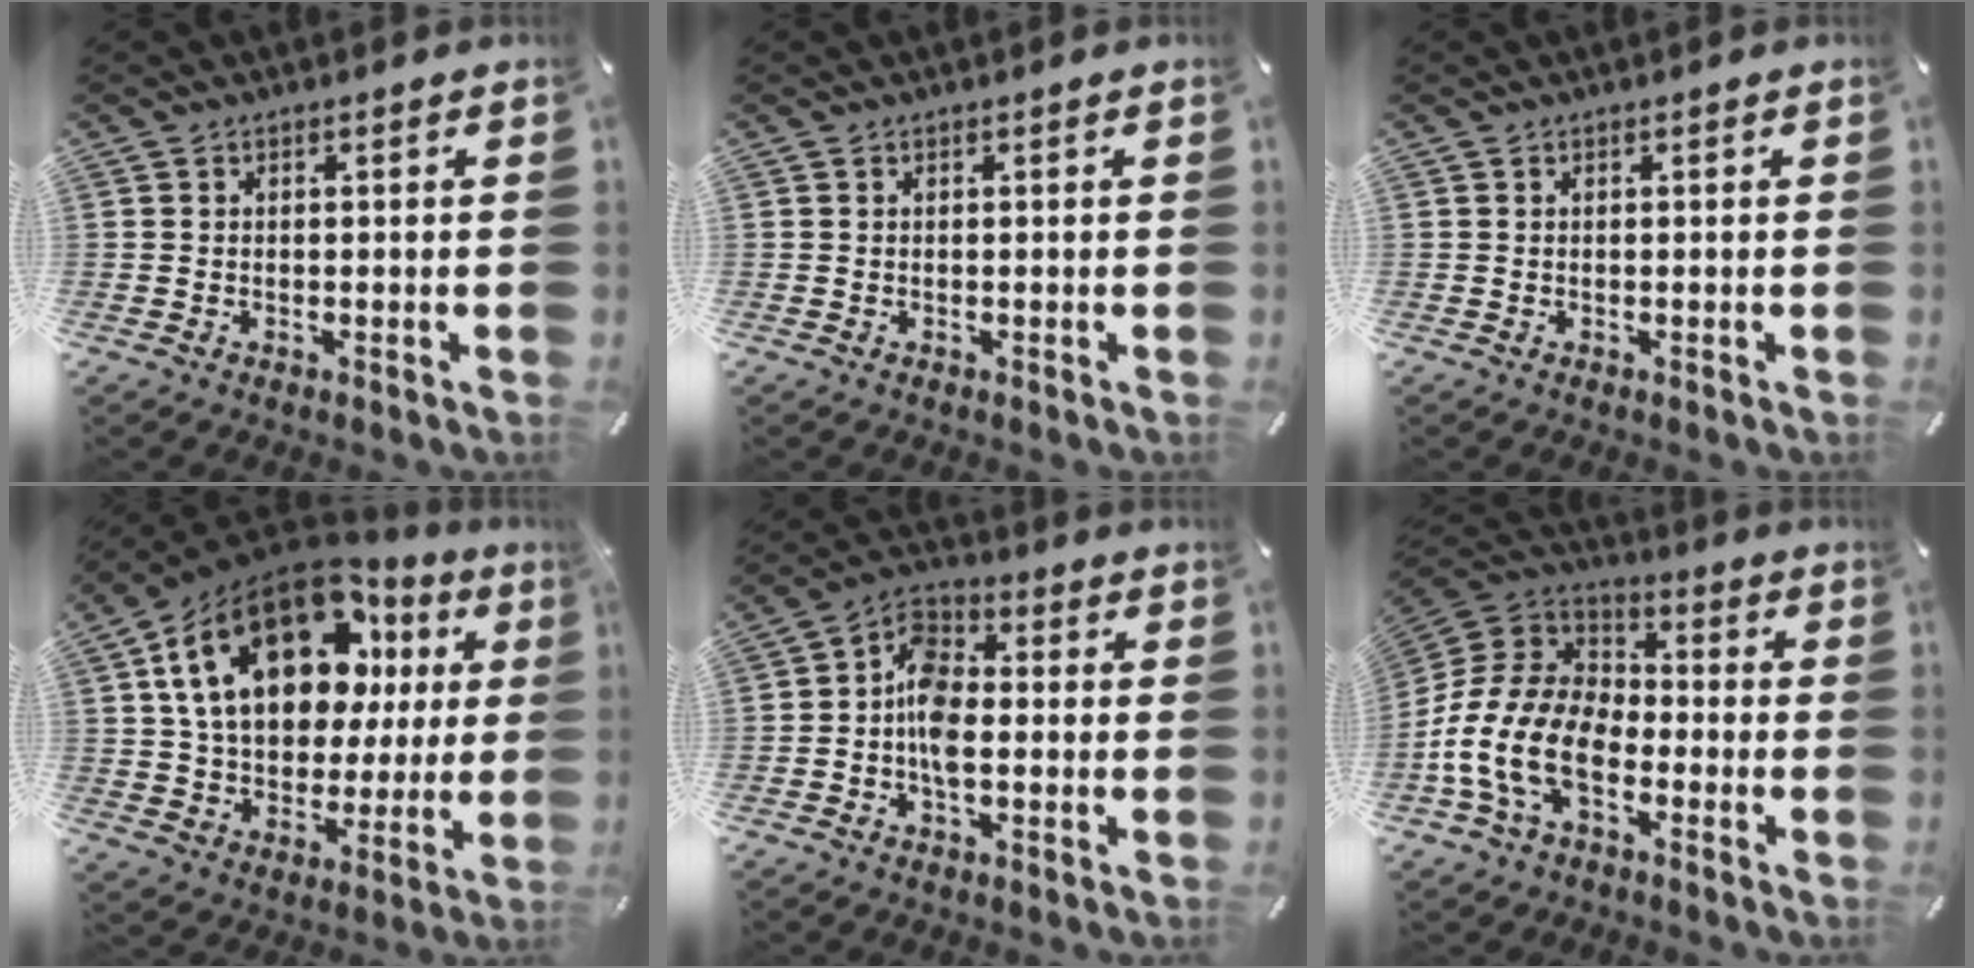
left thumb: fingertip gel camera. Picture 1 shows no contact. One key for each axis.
{"total": 0.0}
{"total": 0.0}
{"total": 22.9, "fx": 9.2, "fy": 14.5, "fz": 15.2, "tx": -0.273, "ty": -0.037, "tz": 0.159}
{"total": 8.3, "fx": -2.2, "fy": 4.9, "fz": 6.3, "tx": -0.123, "ty": 0.020, "tz": -0.038}
{"total": 16.0, "fx": -8.0, "fy": 9.5, "fz": 10.1, "tx": -0.225, "ty": 0.023, "tz": -0.150}